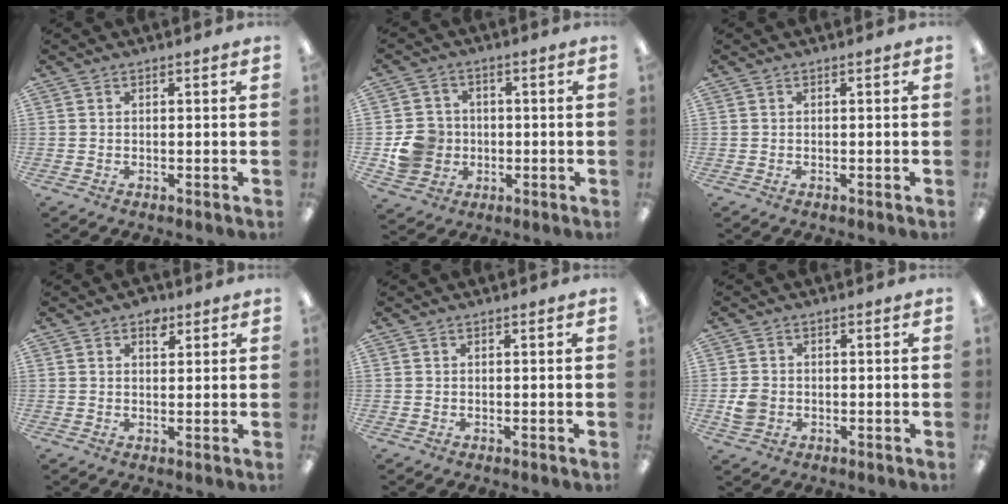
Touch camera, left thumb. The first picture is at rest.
{"total": 8.8, "force": [-1.1, 8.4, 2.7], "torque": [-0.057, 0.013, -0.014]}
{"total": 0.0}
{"total": 3.6, "force": [2.1, 2.1, 2.0], "torque": [-0.010, -0.008, 0.030]}
{"total": 0.0}
{"total": 3.6, "force": [-0.7, 3.1, 1.7], "torque": [-0.020, 0.004, -0.014]}